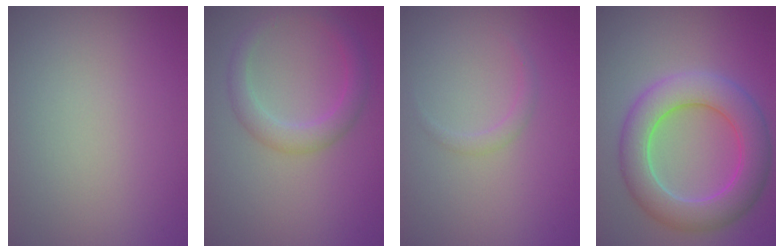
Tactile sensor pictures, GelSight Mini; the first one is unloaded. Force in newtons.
{"total": 2.8, "press": 2.8, "slide": 0.0}
{"total": 0.9, "press": 0.9, "slide": 0.1}
{"total": 7.1, "press": 7.1, "slide": 0.6}